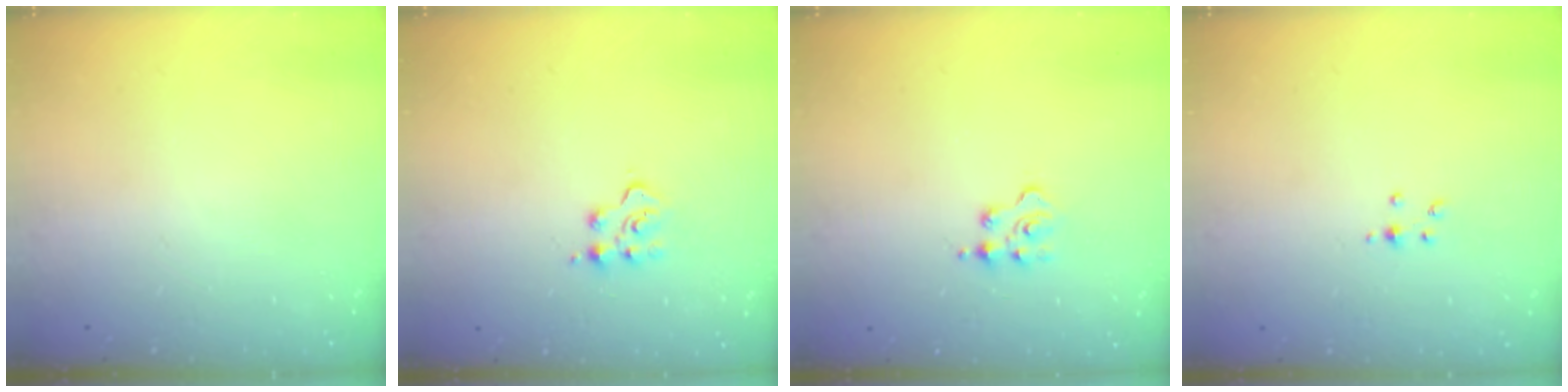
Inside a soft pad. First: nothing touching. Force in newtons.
{"total": 5.0, "press": 5.0, "slide": 0.5}
{"total": 2.4, "press": 2.3, "slide": 0.5}
{"total": 2.4, "press": 2.4, "slide": 0.3}